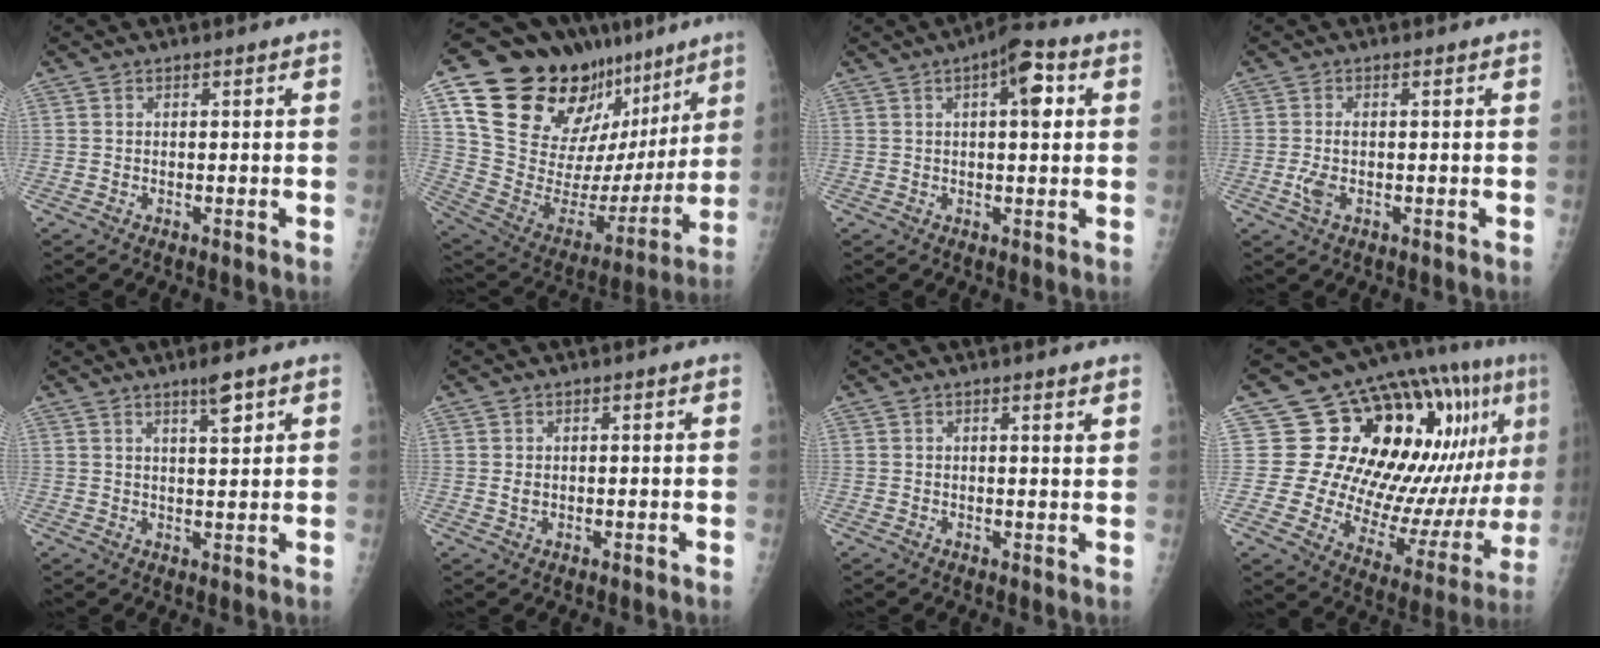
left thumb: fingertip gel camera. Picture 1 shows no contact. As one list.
[{"total": 31.0, "force": [16.7, 16.8, 19.9], "torque": [-0.267, -0.019, 0.289]}, {"total": 7.3, "force": [2.2, 2.8, 6.4], "torque": [-0.077, 0.008, 0.024]}, {"total": 2.8, "force": [-0.5, 1.2, 2.5], "torque": [-0.069, 0.002, -0.011]}, {"total": 4.0, "force": [2.7, 0.6, 2.9], "torque": [-0.044, -0.019, 0.045]}, {"total": 1.3, "force": [0.3, 1.1, 0.6], "torque": [-0.002, -0.001, 0.008]}, {"total": 1.8, "force": [1.4, 0.2, 1.1], "torque": [-0.006, -0.007, 0.017]}, {"total": 25.1, "force": [8.7, 11.9, 20.3], "torque": [-0.235, -0.013, 0.145]}]